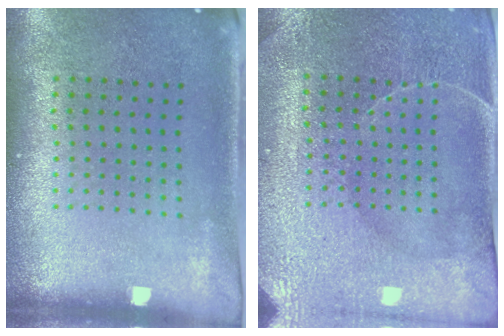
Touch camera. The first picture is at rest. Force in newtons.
{"total": 3.4, "press": 3.4, "slide": 0.4}